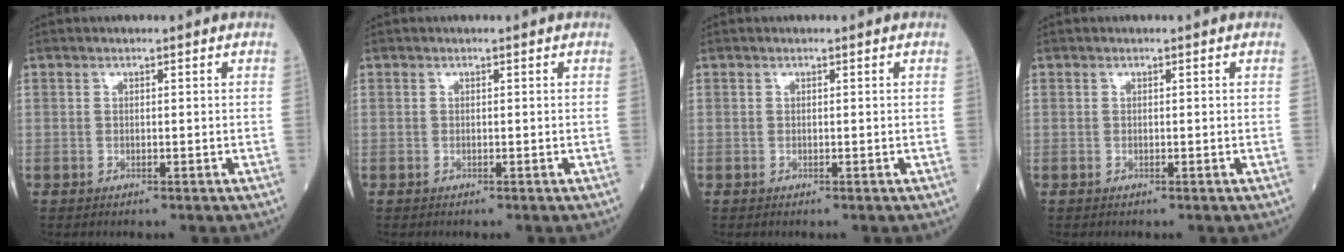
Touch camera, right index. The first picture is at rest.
{"total": 0.0}
{"total": 0.0}
{"total": 0.0}